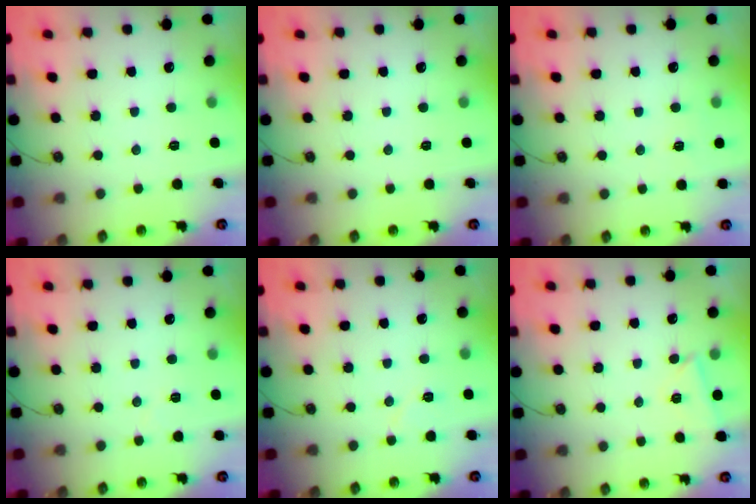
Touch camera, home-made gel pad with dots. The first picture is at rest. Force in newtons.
{"total": 0.0}
{"total": 3.4, "press": 2.3, "slide": 2.5}
{"total": 3.9, "press": 3.6, "slide": 1.6}
{"total": 5.3, "press": 5.2, "slide": 0.6}
{"total": 4.2, "press": 3.3, "slide": 2.6}